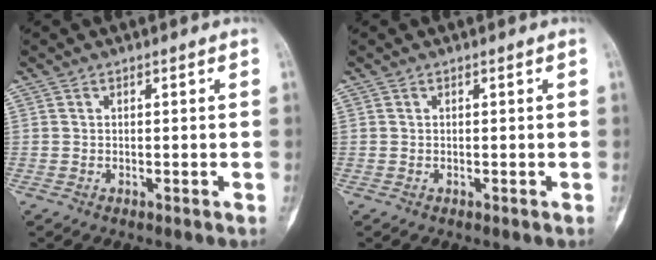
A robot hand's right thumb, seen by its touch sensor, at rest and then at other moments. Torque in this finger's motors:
{"motor_torque": [0.00, 0.00, 0.03, -0.03, 0.00]}